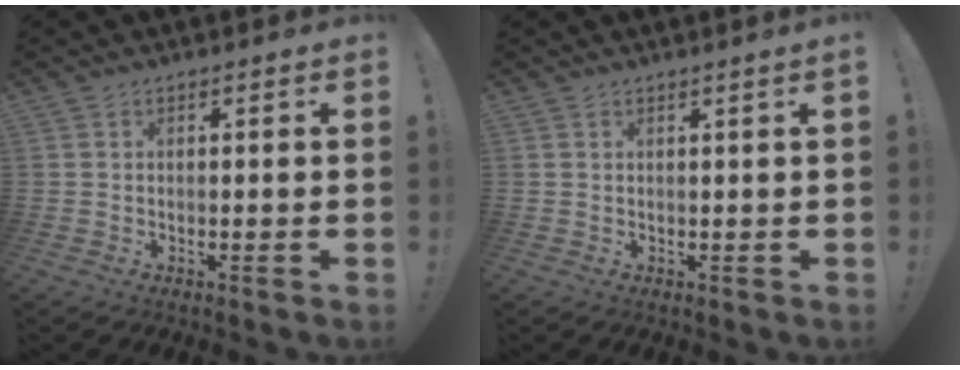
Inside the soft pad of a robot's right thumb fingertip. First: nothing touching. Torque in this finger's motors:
{"motor_torque": [0.03, 0.05, 0.64, 0.12, 0.03]}